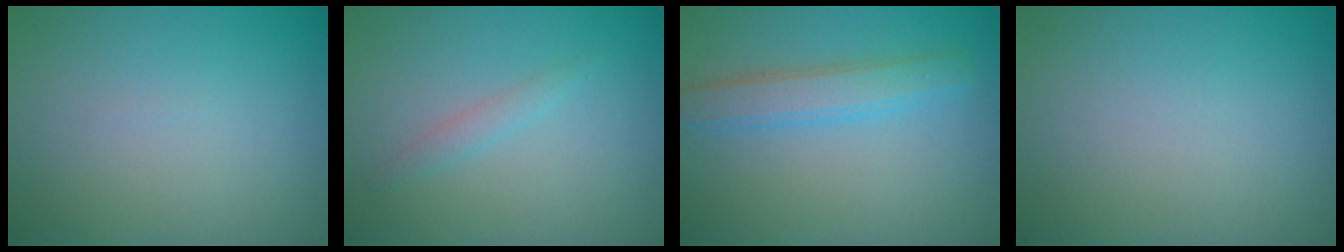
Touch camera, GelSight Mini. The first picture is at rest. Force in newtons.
{"total": 1.1, "press": 1.1, "slide": 0.1}
{"total": 3.4, "press": 3.4, "slide": 0.1}
{"total": 0.0}